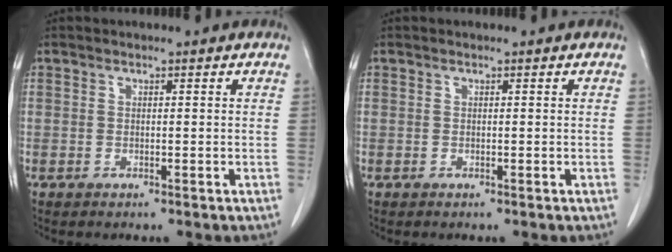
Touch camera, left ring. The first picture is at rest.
{"total": 0.0}